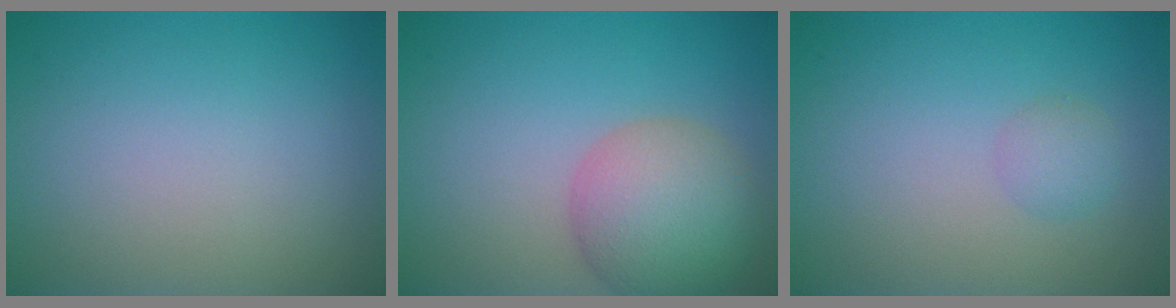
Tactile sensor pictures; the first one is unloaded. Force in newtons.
{"total": 6.7, "press": 6.7, "slide": 0.5}
{"total": 1.4, "press": 1.4, "slide": 0.0}